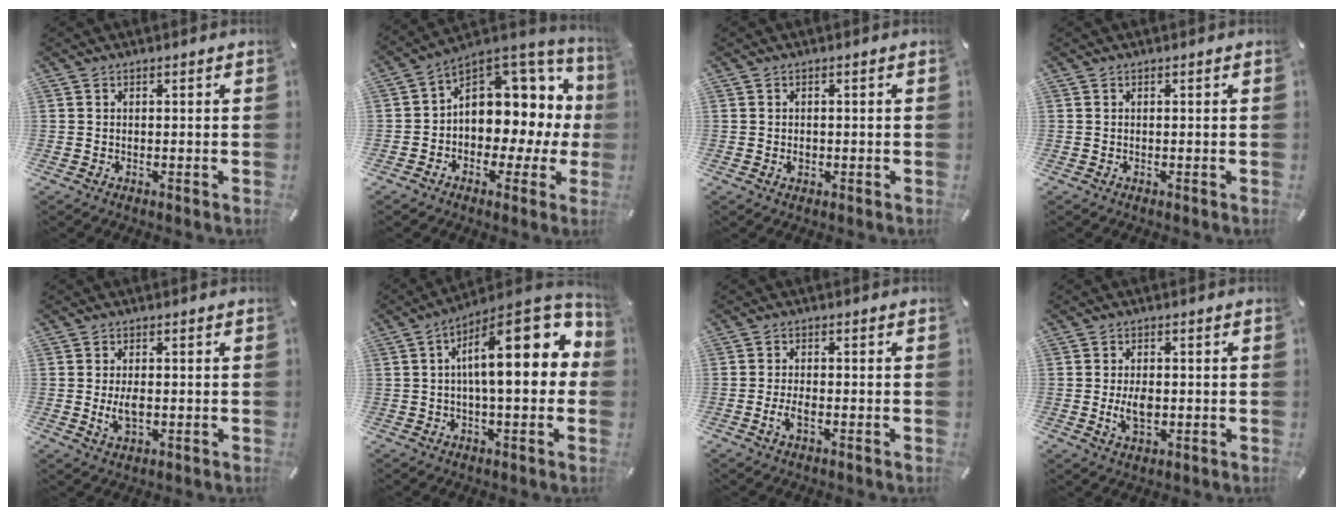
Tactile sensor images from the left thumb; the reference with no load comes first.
{"total": 9.8, "force": [2.7, 8.0, 4.9], "torque": [-0.054, -0.050, 0.049]}
{"total": 1.2, "force": [-0.2, 0.9, 0.7], "torque": [-0.016, 0.003, -0.004]}
{"total": 0.0}
{"total": 4.6, "force": [-0.4, 2.5, 3.8], "torque": [-0.081, -0.009, -0.013]}
{"total": 19.3, "force": [4.2, 7.2, 17.4], "torque": [-0.250, -0.036, 0.061]}
{"total": 3.2, "force": [-1.2, 1.3, 2.7], "torque": [-0.067, -0.003, -0.026]}
{"total": 5.6, "force": [-0.6, 3.4, 4.5], "torque": [-0.098, -0.003, -0.012]}